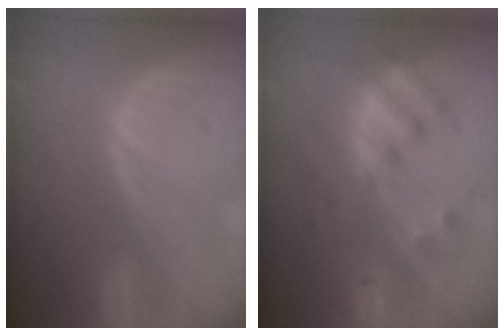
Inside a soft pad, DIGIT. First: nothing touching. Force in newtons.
{"total": 8.3, "press": 7.3, "slide": 4.1}